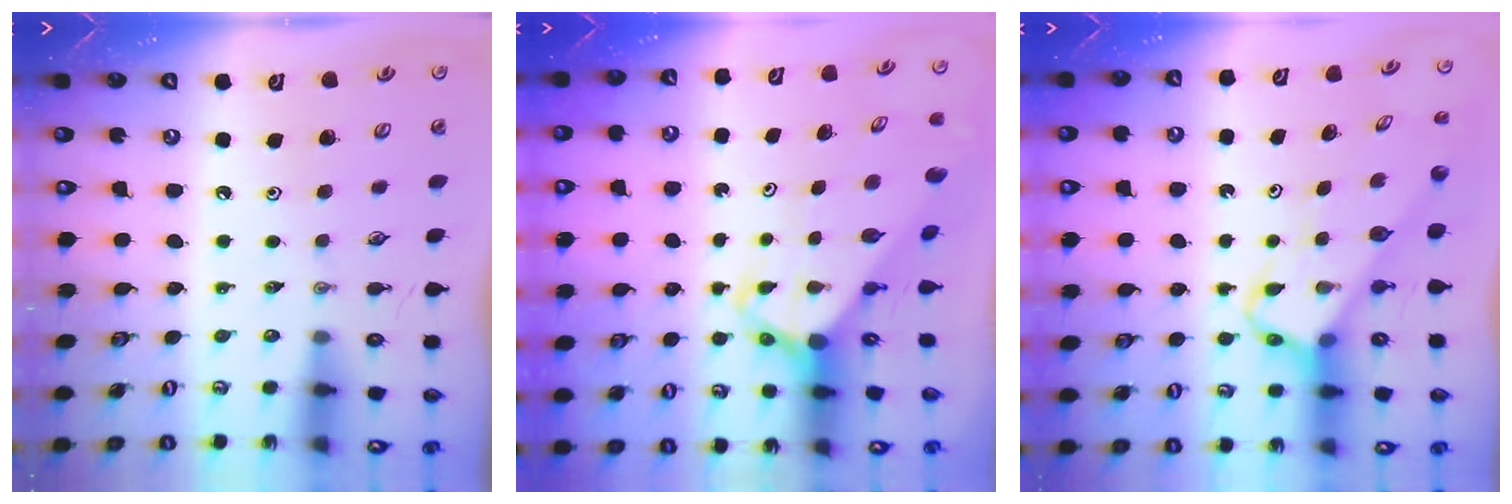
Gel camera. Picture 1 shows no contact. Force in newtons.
{"total": 4.3, "press": 4.3, "slide": 0.2}
{"total": 4.2, "press": 4.2, "slide": 0.3}